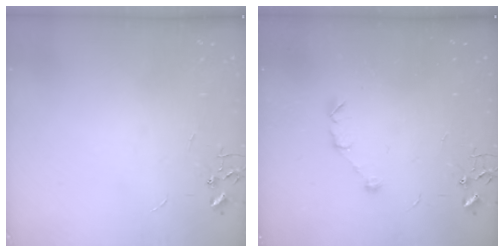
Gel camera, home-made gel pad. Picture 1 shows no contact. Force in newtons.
{"total": 6.8, "press": 6.8, "slide": 0.9}